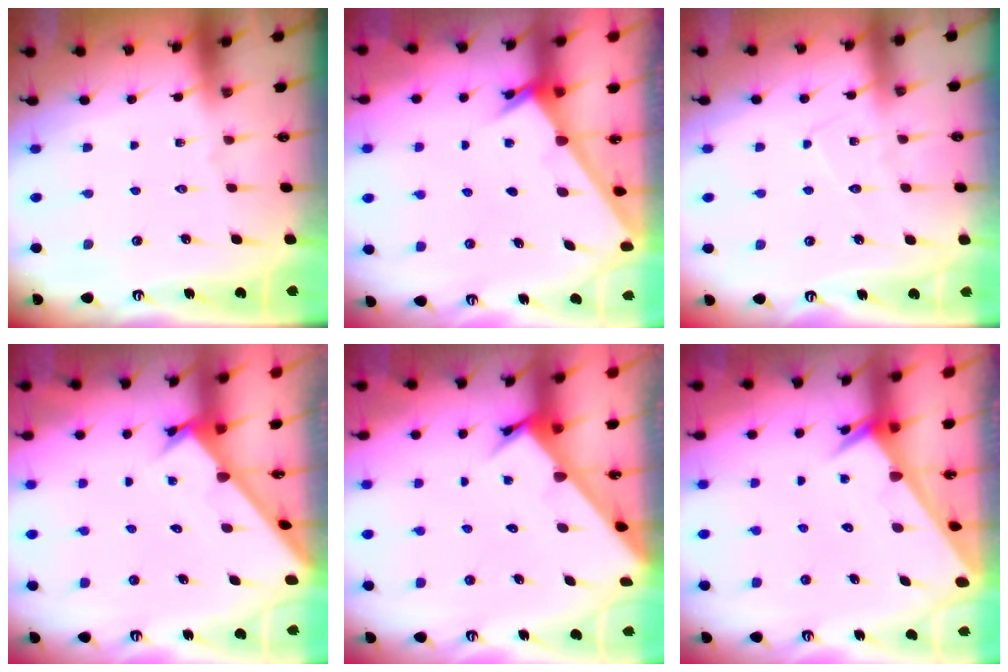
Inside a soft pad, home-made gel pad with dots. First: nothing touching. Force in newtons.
{"total": 2.3, "press": 2.3, "slide": 0.2}
{"total": 5.0, "press": 5.0, "slide": 0.5}
{"total": 2.7, "press": 2.7, "slide": 0.3}
{"total": 3.6, "press": 3.6, "slide": 0.2}
{"total": 2.4, "press": 2.4, "slide": 0.1}